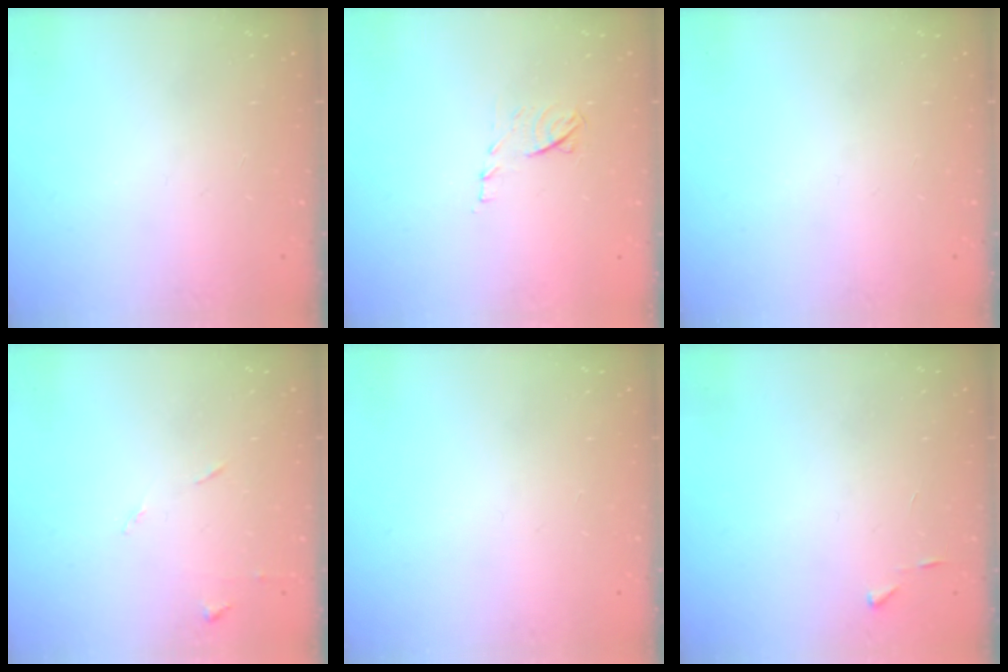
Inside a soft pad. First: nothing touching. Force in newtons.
{"total": 7.6, "press": 7.6, "slide": 0.7}
{"total": 0.0}
{"total": 5.3, "press": 5.2, "slide": 0.7}
{"total": 0.0}
{"total": 2.7, "press": 2.7, "slide": 0.3}